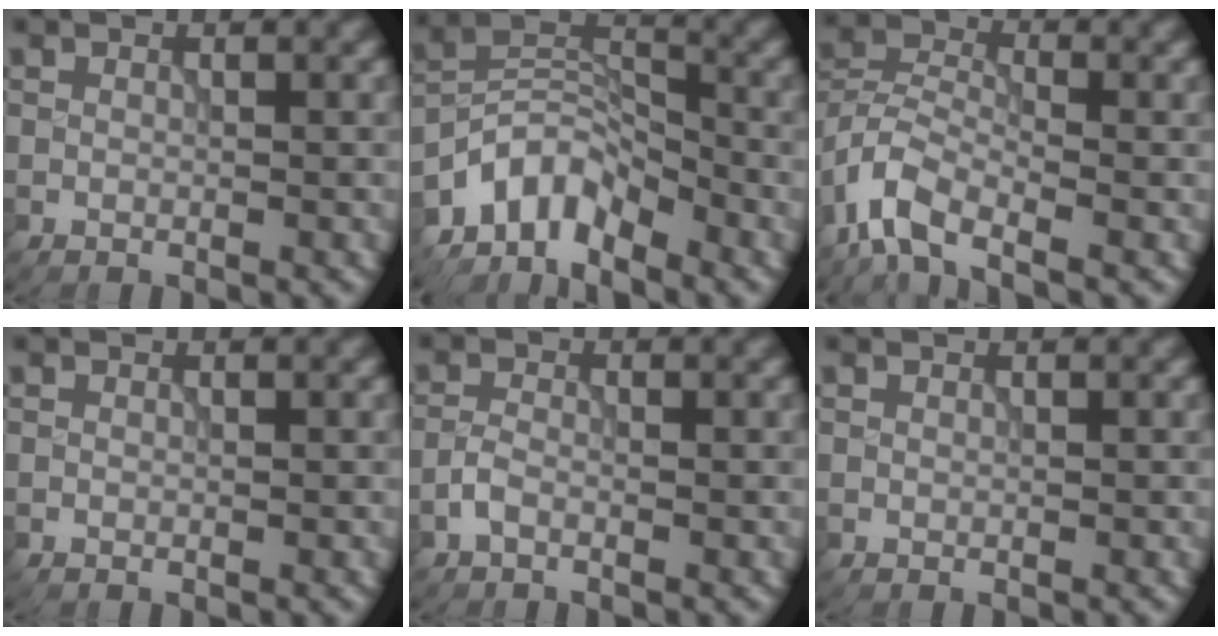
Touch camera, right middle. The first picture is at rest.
{"total": 5.6, "force": [-4.6, 2.4, 2.0], "torque": [-0.025, 0.004, -0.101]}
{"total": 5.0, "force": [-3.3, 2.1, 3.1], "torque": [-0.062, 0.002, -0.078]}
{"total": 0.0}
{"total": 1.3, "force": [-0.9, 0.5, 0.8], "torque": [-0.018, 0.003, -0.024]}
{"total": 0.0}